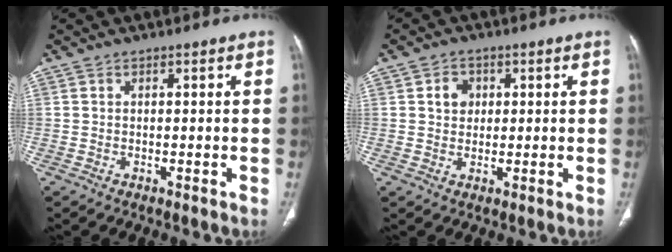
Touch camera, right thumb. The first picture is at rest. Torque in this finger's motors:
{"motor_torque": [0.28, 1.28, 0.47, -0.16, 0.00]}